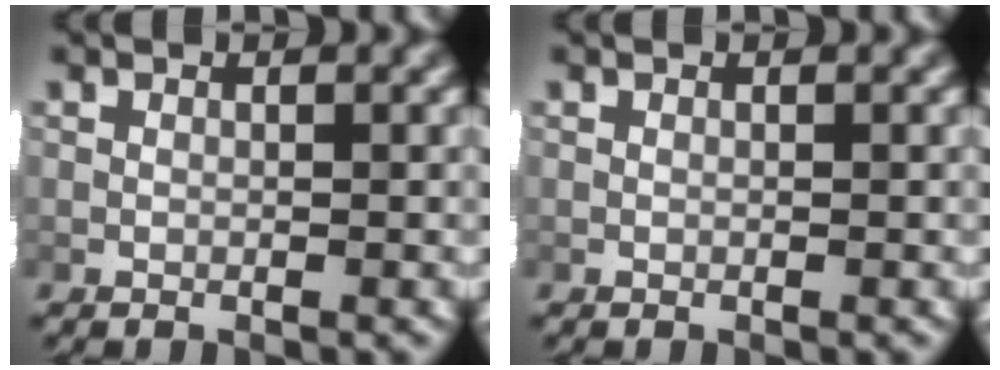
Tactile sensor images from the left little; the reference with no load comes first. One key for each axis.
{"total": 0.0}